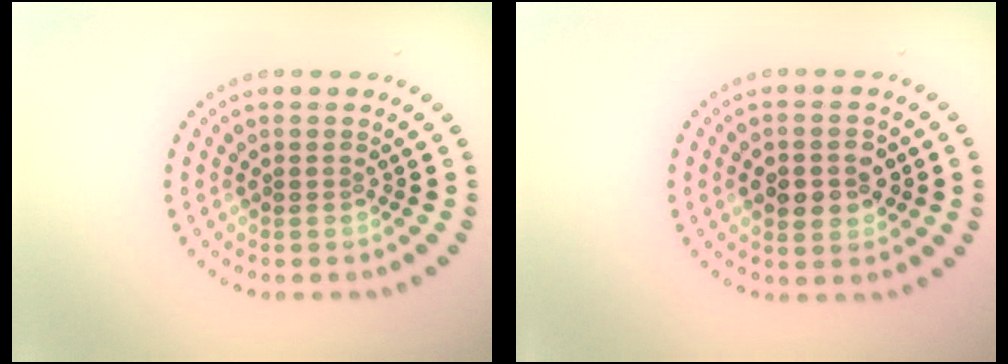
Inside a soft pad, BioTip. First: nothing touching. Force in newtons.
{"total": 3.7, "press": 3.7, "slide": 0.2}